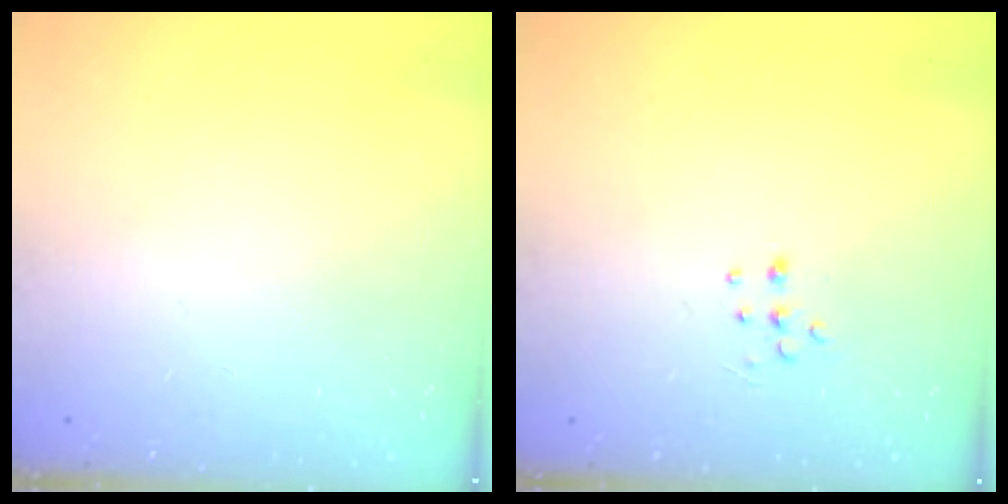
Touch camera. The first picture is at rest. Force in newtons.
{"total": 5.2, "press": 5.2, "slide": 0.7}